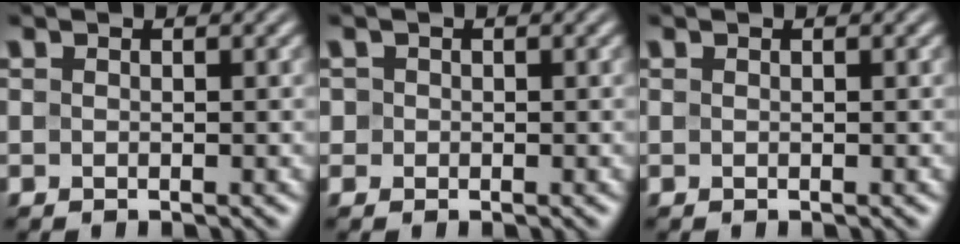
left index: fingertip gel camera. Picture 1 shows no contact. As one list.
[{"total": 0.9, "force": [0.0, 0.9, 0.0], "torque": [0.008, -0.002, -0.005]}, {"total": 0.0}]